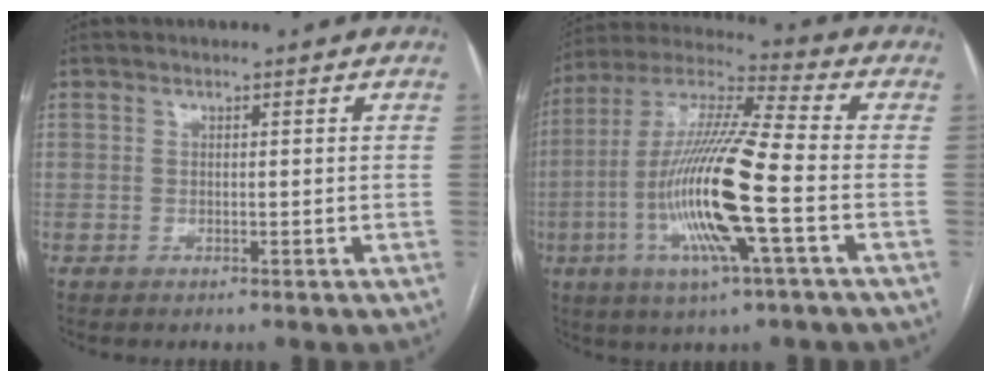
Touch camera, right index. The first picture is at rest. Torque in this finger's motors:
{"motor_torque": [2.14, 0.00, 0.91, 0.21]}